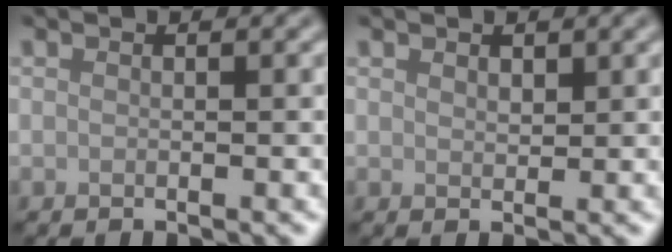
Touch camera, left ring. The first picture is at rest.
{"total": 1.0, "force": [0.8, 0.5, 0.3], "torque": [-0.006, -0.002, 0.015]}